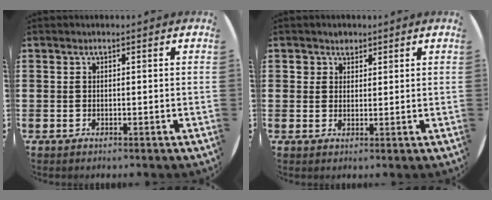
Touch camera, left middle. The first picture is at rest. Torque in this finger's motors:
{"motor_torque": [0.02, -0.01, 0.00, 0.00]}